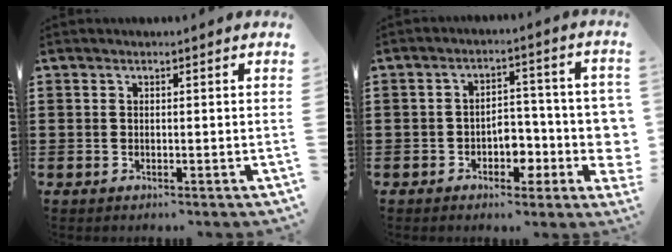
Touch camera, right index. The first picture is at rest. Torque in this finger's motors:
{"motor_torque": [0.70, 0.02, 0.48, 0.13]}